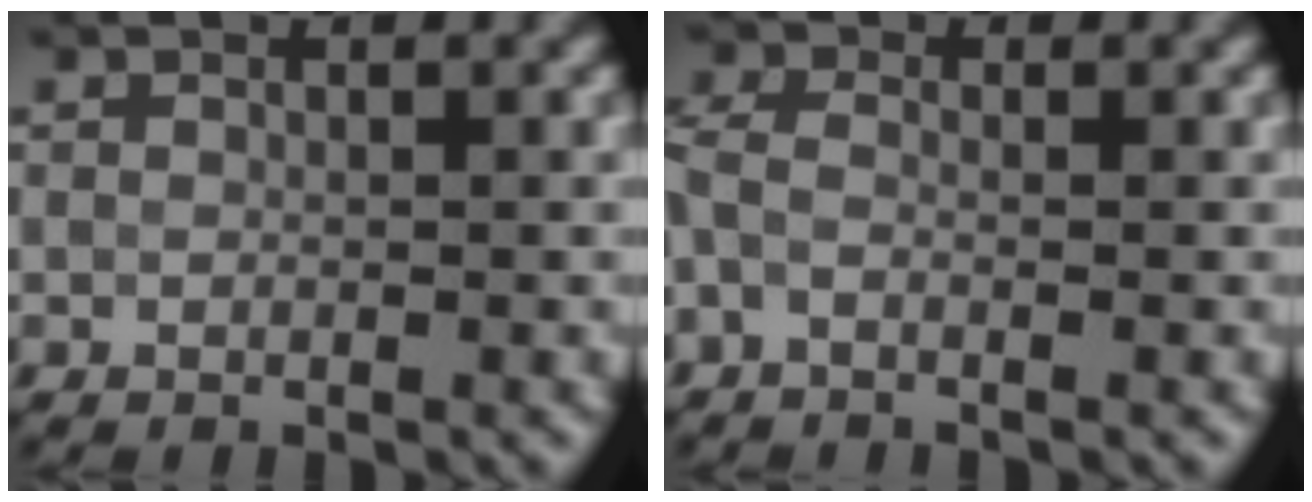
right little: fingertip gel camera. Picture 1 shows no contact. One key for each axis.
{"total": 1.9, "fx": -0.8, "fy": 0.9, "fz": 1.4, "tx": -0.035, "ty": -0.003, "tz": -0.025}